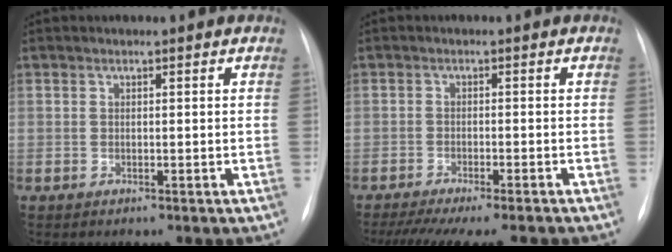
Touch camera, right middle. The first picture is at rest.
{"total": 13.7, "force": [-12.0, 1.5, 6.5], "torque": [-0.097, -0.023, -0.162]}